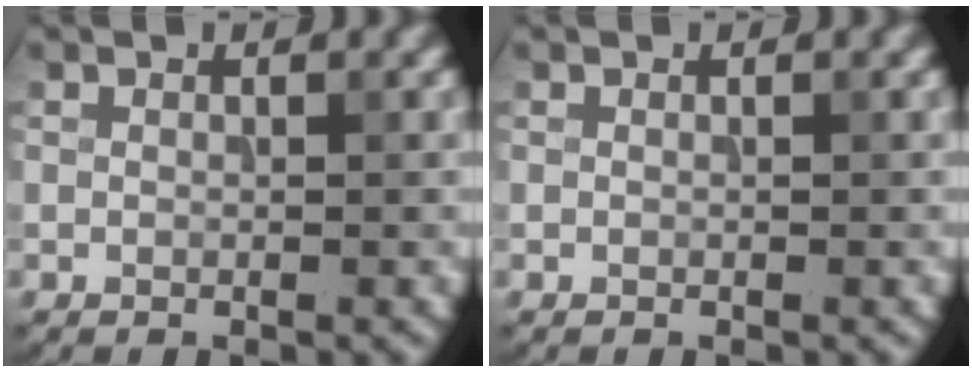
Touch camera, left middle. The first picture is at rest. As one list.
[{"total": 0.0}]